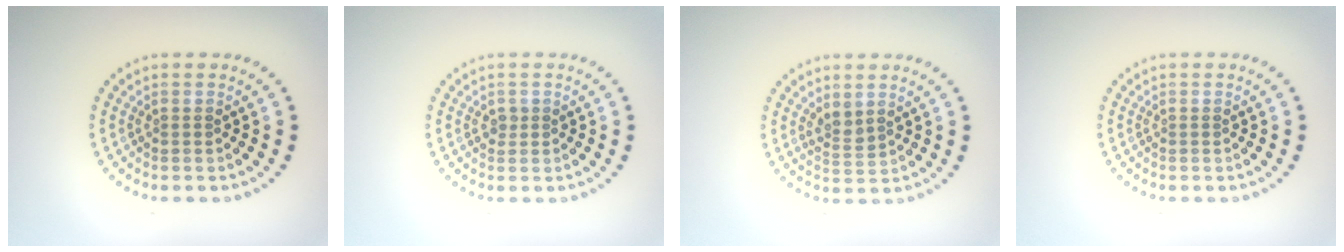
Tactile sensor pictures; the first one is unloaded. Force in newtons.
{"total": 0.8, "press": 0.8, "slide": 0.2}
{"total": 1.5, "press": 1.3, "slide": 0.7}
{"total": 0.0}